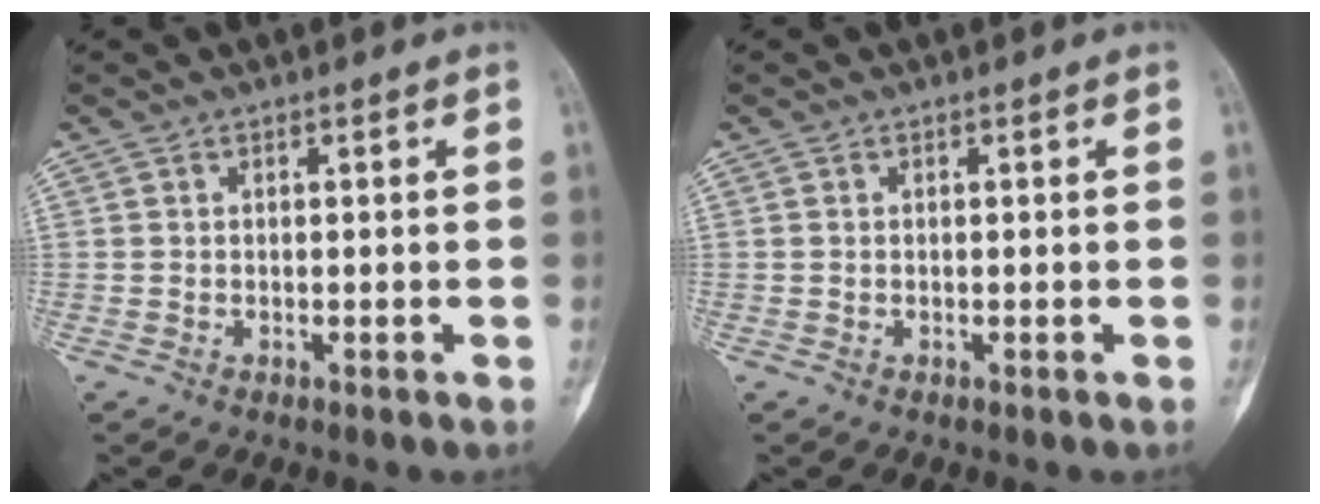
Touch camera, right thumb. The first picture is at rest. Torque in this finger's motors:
{"motor_torque": [-0.33, -0.01, -0.29, 0.23, -0.01]}